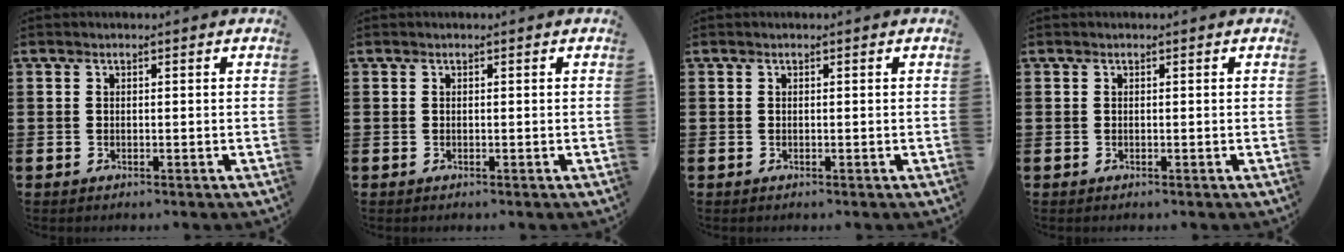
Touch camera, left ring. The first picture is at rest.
{"total": 0.0}
{"total": 0.0}
{"total": 0.0}